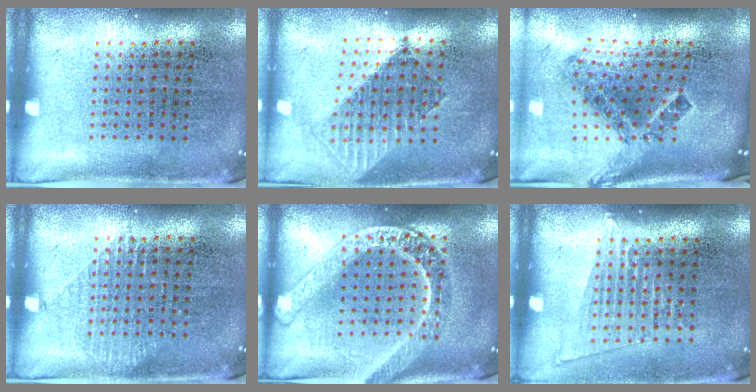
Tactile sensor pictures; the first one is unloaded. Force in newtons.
{"total": 1.6, "press": 1.3, "slide": 0.9}
{"total": 2.2, "press": 1.4, "slide": 1.7}
{"total": 1.0, "press": 1.0, "slide": 0.2}
{"total": 2.4, "press": 2.4, "slide": 0.2}
{"total": 1.3, "press": 1.2, "slide": 0.7}